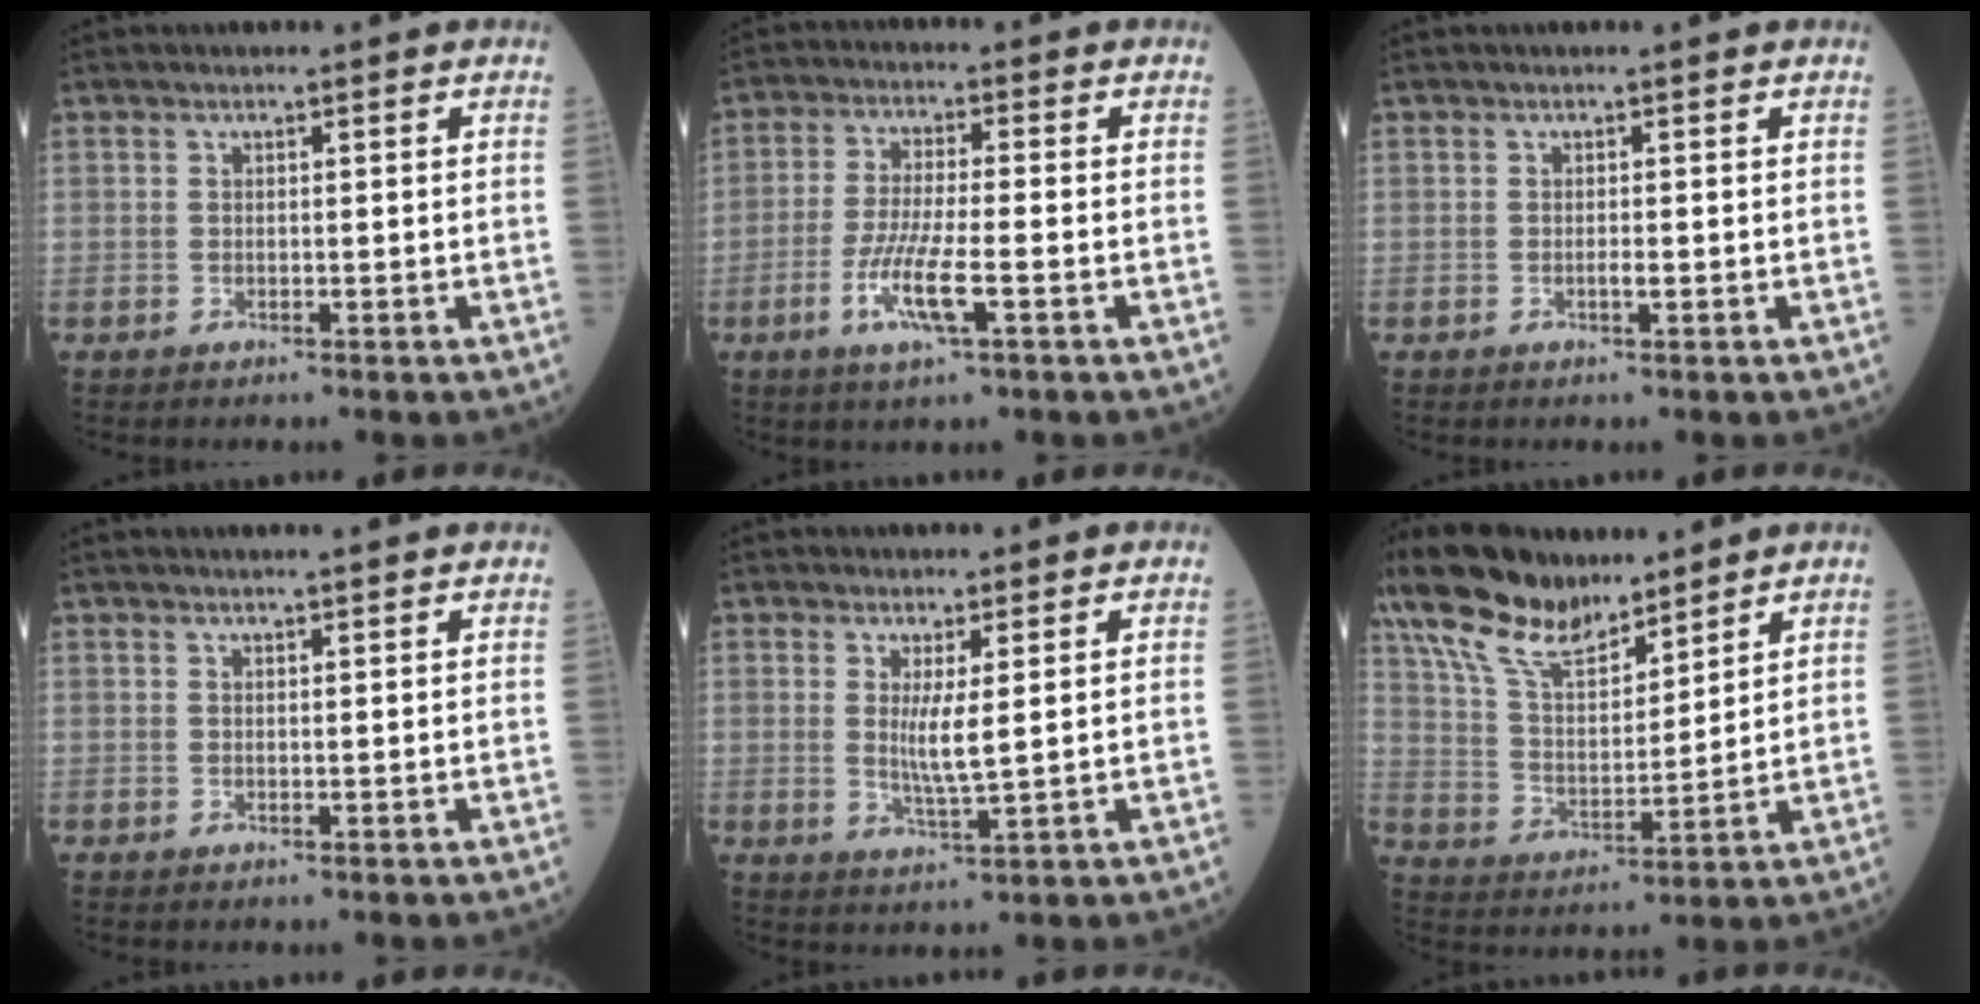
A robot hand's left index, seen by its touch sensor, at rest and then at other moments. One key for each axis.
{"total": 7.7, "fx": -3.1, "fy": 0.7, "fz": 7.0, "tx": -0.146, "ty": -0.013, "tz": -0.059}
{"total": 0.8, "fx": -0.2, "fy": 0.0, "fz": 0.8, "tx": -0.015, "ty": 0.000, "tz": -0.002}
{"total": 3.2, "fx": 2.9, "fy": -0.1, "fz": 1.3, "tx": -0.018, "ty": 0.011, "tz": 0.033}
{"total": 4.0, "fx": 0.7, "fy": 0.1, "fz": 3.9, "tx": -0.079, "ty": -0.013, "tz": 0.018}
{"total": 15.0, "fx": 11.7, "fy": 4.6, "fz": 8.3, "tx": -0.172, "ty": 0.026, "tz": 0.222}